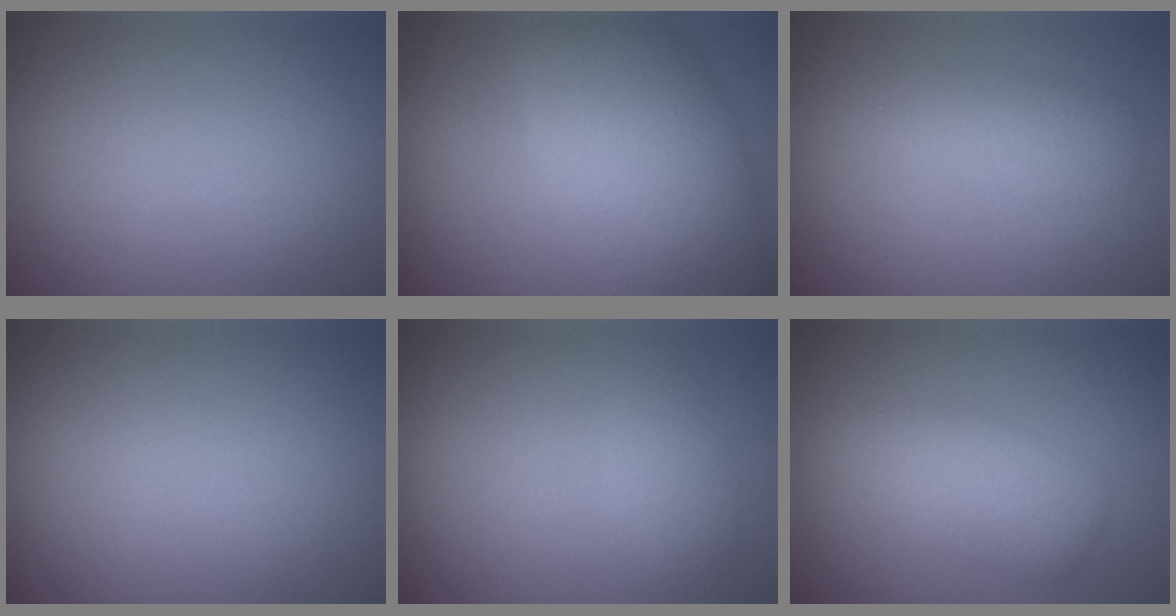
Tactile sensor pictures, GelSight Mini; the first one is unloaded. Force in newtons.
{"total": 9.0, "press": 9.0, "slide": 0.5}
{"total": 2.2, "press": 2.2, "slide": 0.0}
{"total": 0.0}
{"total": 1.4, "press": 1.4, "slide": 0.1}
{"total": 3.6, "press": 3.6, "slide": 0.0}